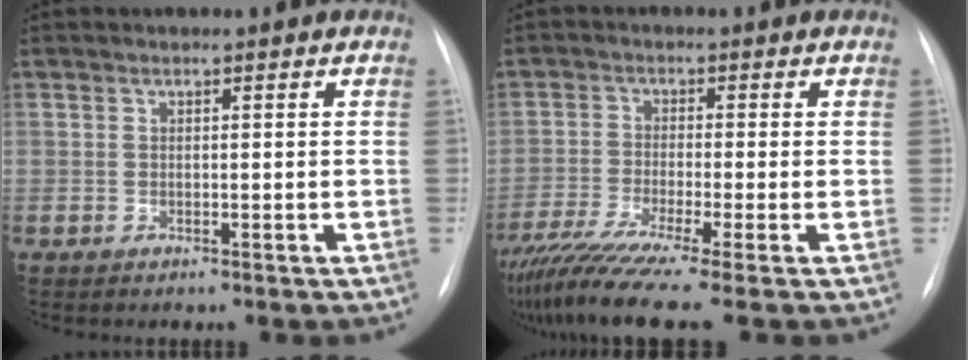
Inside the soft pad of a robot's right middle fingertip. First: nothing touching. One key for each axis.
{"total": 10.4, "fx": -7.9, "fy": -1.2, "fz": 6.7, "tx": -0.120, "ty": -0.033, "tz": -0.132}